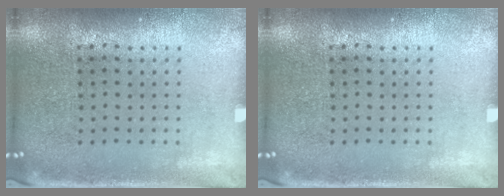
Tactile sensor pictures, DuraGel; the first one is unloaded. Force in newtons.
{"total": 0.0}